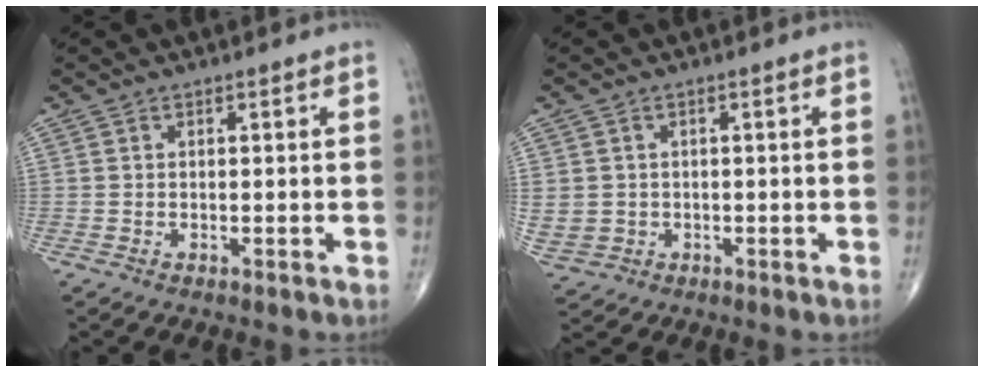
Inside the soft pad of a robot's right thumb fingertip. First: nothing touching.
{"total": 5.9, "force": [-0.5, 5.5, 2.2], "torque": [-0.056, 0.006, 0.010]}